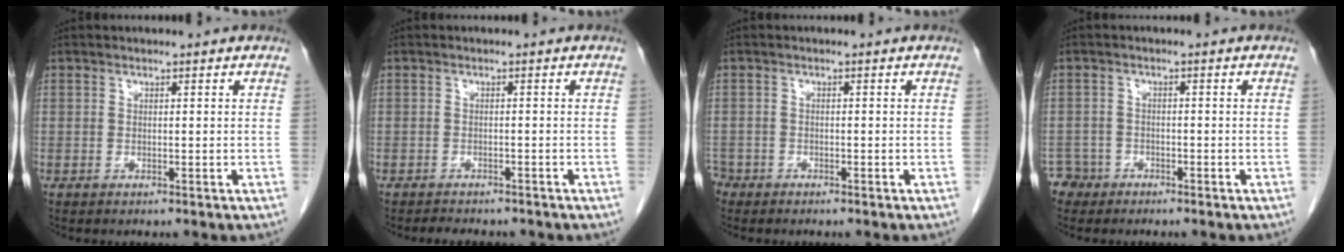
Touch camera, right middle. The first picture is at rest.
{"total": 4.4, "force": [-3.9, 1.5, 1.4], "torque": [-0.024, -0.005, -0.048]}
{"total": 3.2, "force": [-2.6, 1.9, 0.3], "torque": [-0.010, 0.001, -0.051]}
{"total": 3.1, "force": [-2.3, 2.0, -0.7], "torque": [0.011, 0.007, -0.046]}